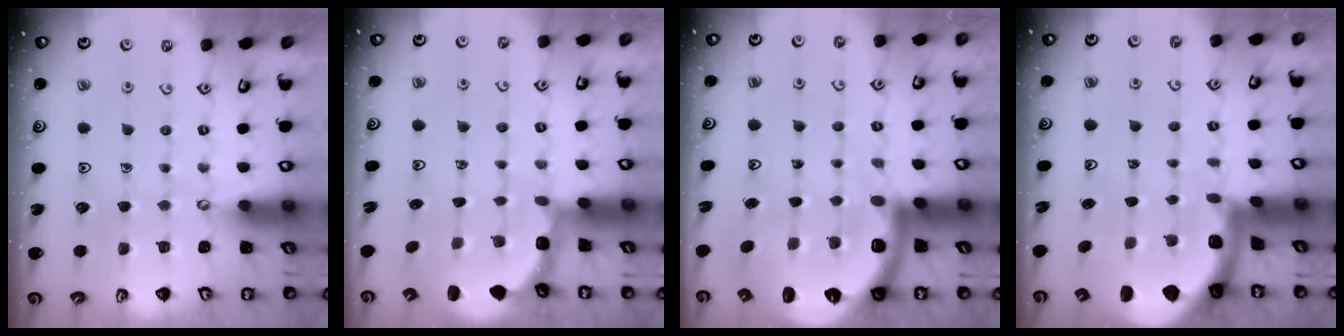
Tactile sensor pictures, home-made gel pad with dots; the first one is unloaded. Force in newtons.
{"total": 2.7, "press": 2.4, "slide": 1.4}
{"total": 7.9, "press": 7.6, "slide": 2.1}
{"total": 2.4, "press": 2.4, "slide": 0.3}